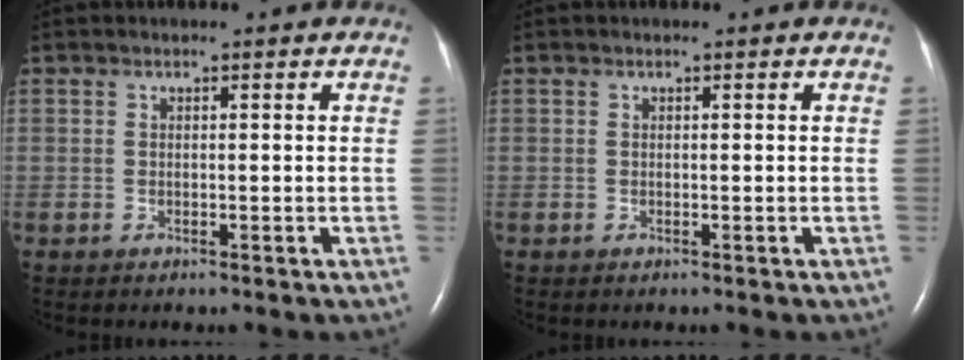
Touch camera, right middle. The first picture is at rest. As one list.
[{"total": 0.0}]